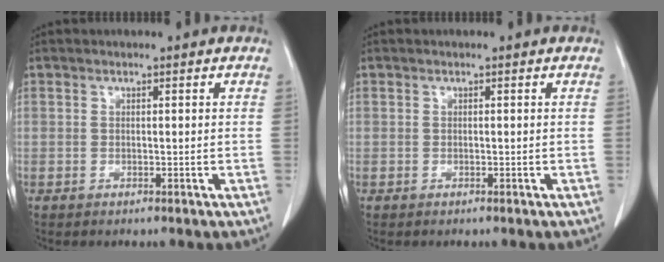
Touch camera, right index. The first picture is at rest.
{"total": 0.0}